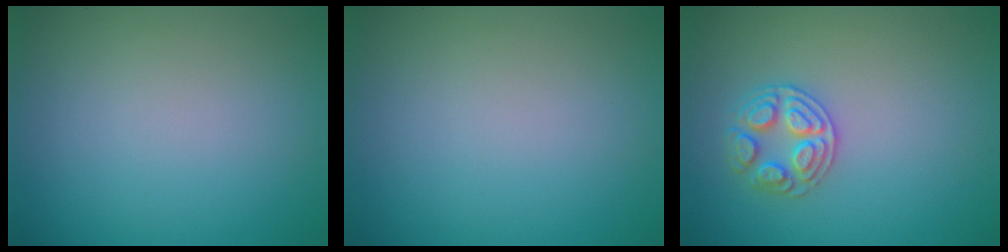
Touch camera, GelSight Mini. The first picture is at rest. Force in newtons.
{"total": 0.0}
{"total": 2.7, "press": 2.7, "slide": 0.3}